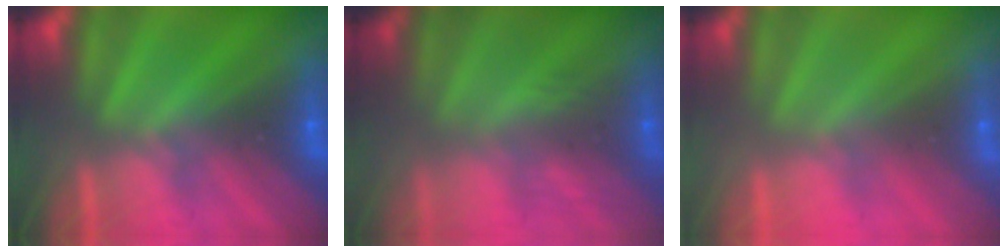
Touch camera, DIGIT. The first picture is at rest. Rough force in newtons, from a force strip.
{"total": 2.9}
{"total": 3.2}